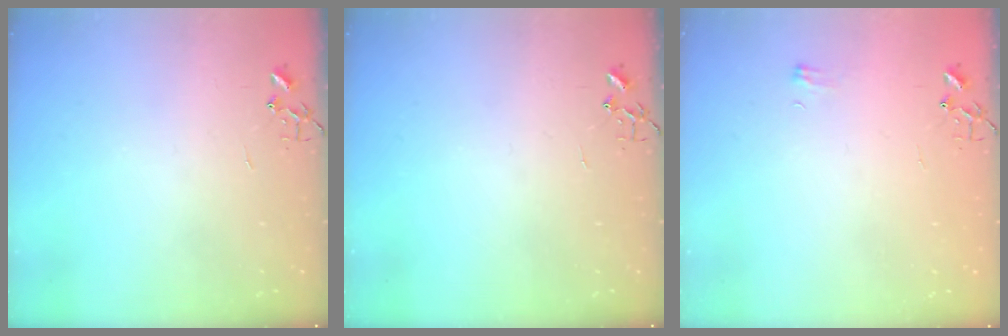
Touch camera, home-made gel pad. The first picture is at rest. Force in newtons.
{"total": 0.0}
{"total": 4.7, "press": 4.7, "slide": 0.5}